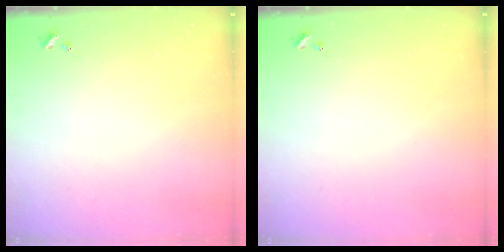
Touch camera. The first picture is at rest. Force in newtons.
{"total": 0.0}